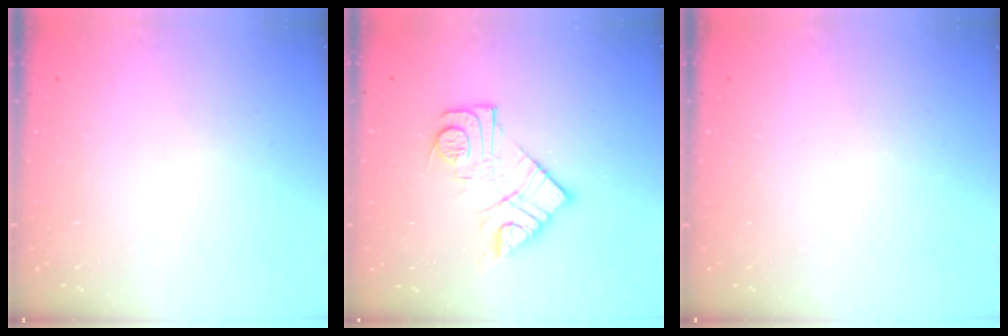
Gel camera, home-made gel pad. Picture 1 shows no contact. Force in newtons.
{"total": 12.9, "press": 12.8, "slide": 0.9}
{"total": 0.0}